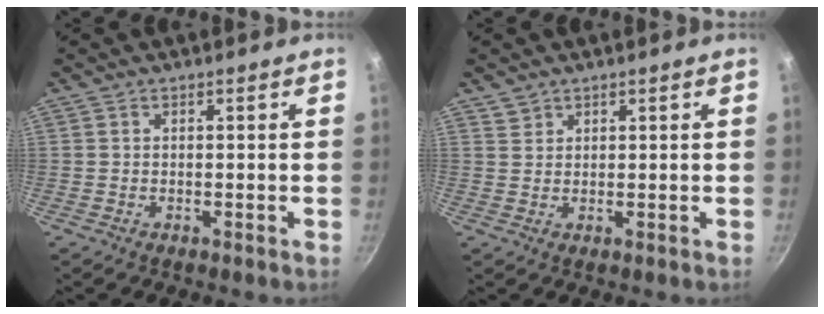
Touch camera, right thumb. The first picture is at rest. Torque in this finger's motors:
{"motor_torque": [-0.18, -0.21, 0.22, -0.14, -0.03]}